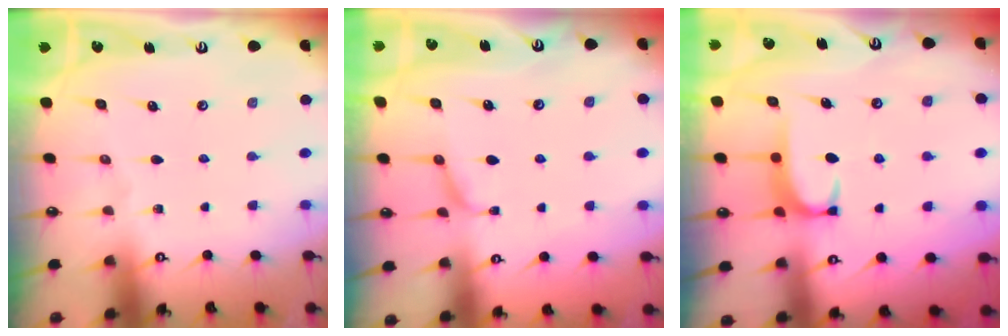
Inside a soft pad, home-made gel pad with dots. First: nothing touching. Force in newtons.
{"total": 1.2, "press": 1.0, "slide": 0.6}
{"total": 1.6, "press": 1.6, "slide": 0.5}